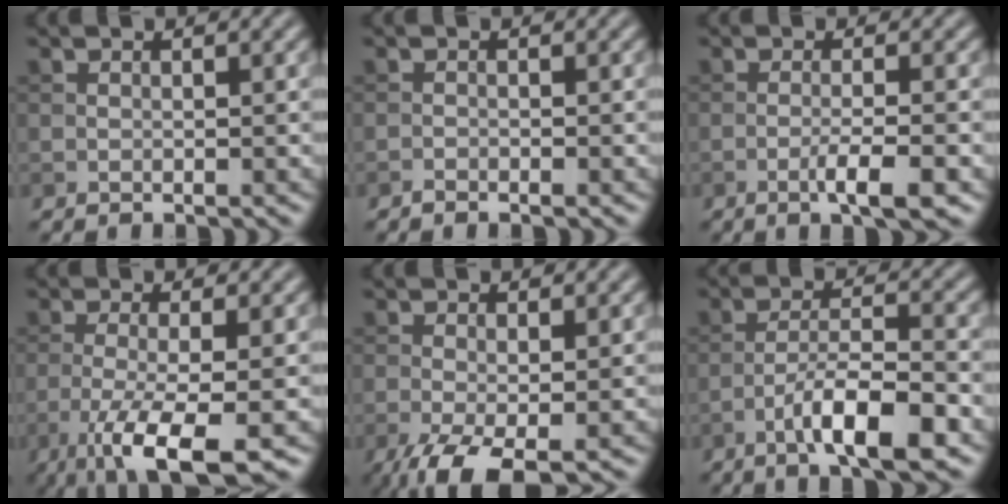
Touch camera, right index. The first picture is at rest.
{"total": 0.6, "force": [-0.5, 0.1, 0.3], "torque": [-0.004, 0.002, -0.011]}
{"total": 3.3, "force": [-1.4, 0.5, 3.0], "torque": [-0.047, 0.006, -0.030]}
{"total": 7.8, "force": [-3.7, 2.1, 6.6], "torque": [-0.115, -0.008, -0.068]}
{"total": 5.4, "force": [-2.5, 1.9, 4.3], "torque": [-0.093, -0.015, -0.044]}
{"total": 6.9, "force": [-3.8, 1.6, 5.6], "torque": [-0.095, 0.010, -0.067]}